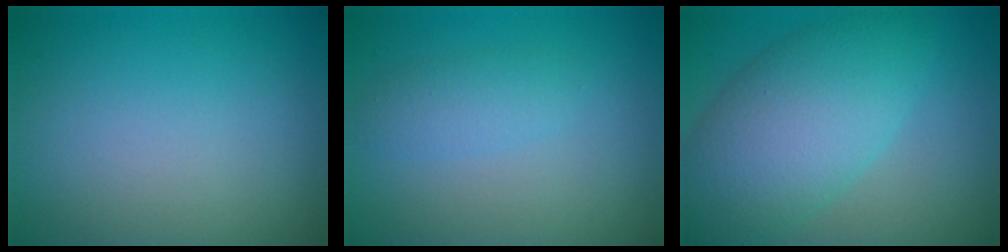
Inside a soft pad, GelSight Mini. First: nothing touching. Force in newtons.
{"total": 1.8, "press": 1.8, "slide": 0.0}
{"total": 8.1, "press": 8.1, "slide": 0.1}